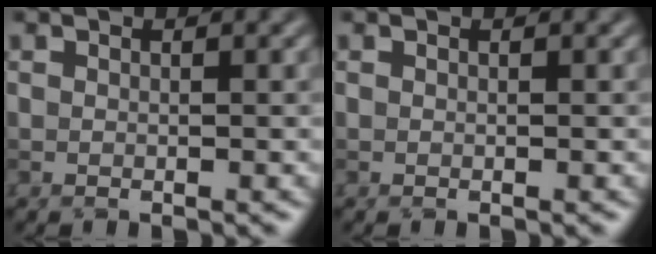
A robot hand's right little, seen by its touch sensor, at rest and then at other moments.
{"total": 0.0}